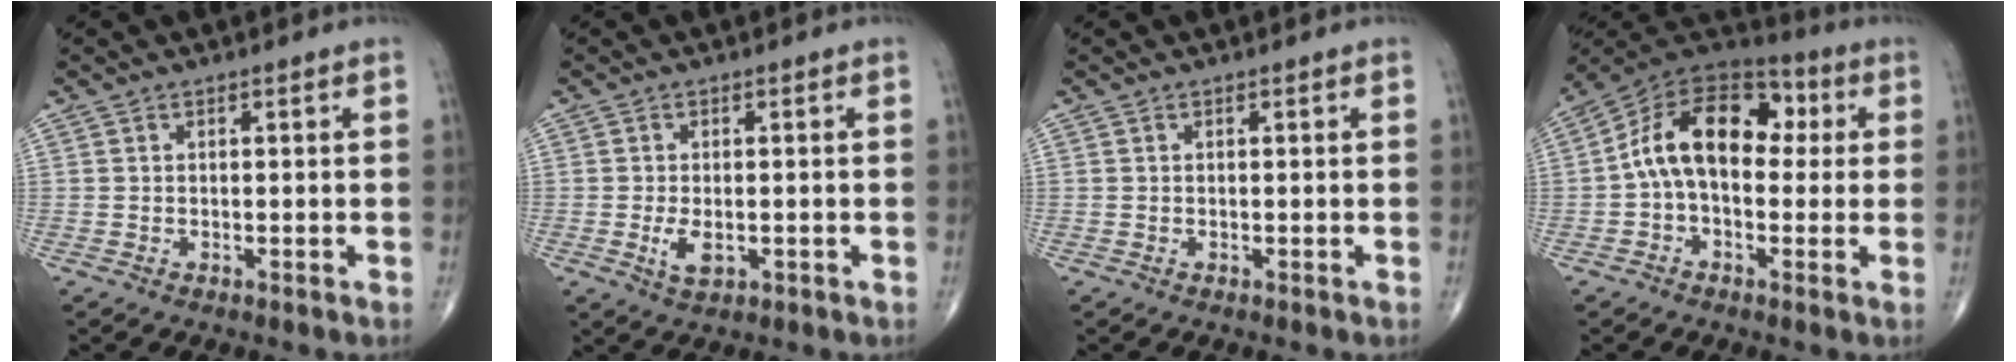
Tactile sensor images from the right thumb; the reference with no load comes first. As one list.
[{"total": 3.7, "force": [-0.8, 1.9, 3.1], "torque": [-0.058, -0.006, -0.012]}, {"total": 0.0}, {"total": 16.1, "force": [1.3, 10.2, 12.4], "torque": [-0.175, 0.048, 0.007]}]